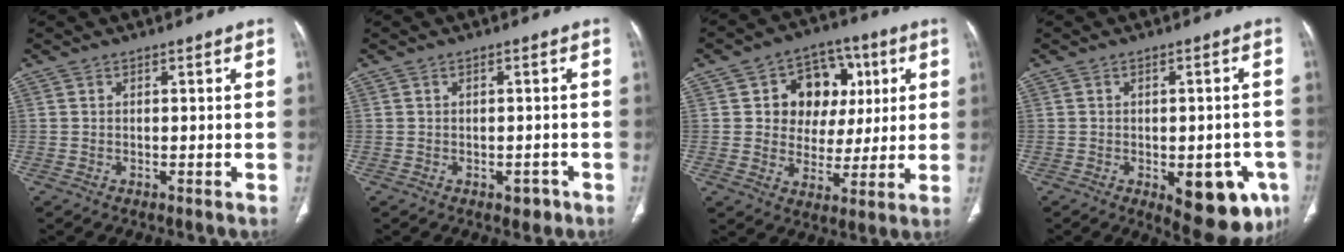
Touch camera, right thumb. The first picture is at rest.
{"total": 1.9, "force": [-1.0, 1.2, 1.1], "torque": [-0.004, 0.005, -0.009]}
{"total": 13.2, "force": [3.2, 10.9, 6.7], "torque": [-0.042, 0.003, 0.054]}
{"total": 14.4, "force": [-5.5, 6.3, 11.7], "torque": [-0.111, 0.003, -0.053]}